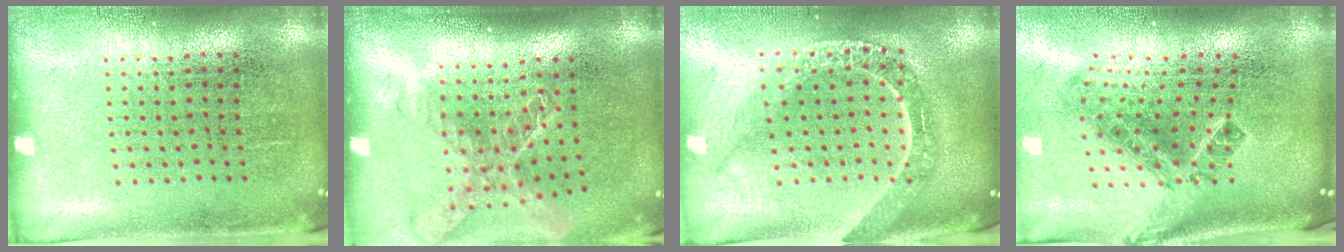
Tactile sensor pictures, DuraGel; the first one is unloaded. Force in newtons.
{"total": 2.0, "press": 1.5, "slide": 1.2}
{"total": 2.3, "press": 2.0, "slide": 1.2}
{"total": 2.4, "press": 1.5, "slide": 1.9}